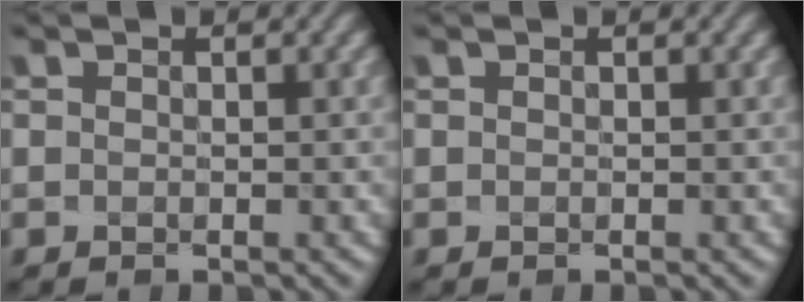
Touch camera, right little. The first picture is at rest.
{"total": 0.0}